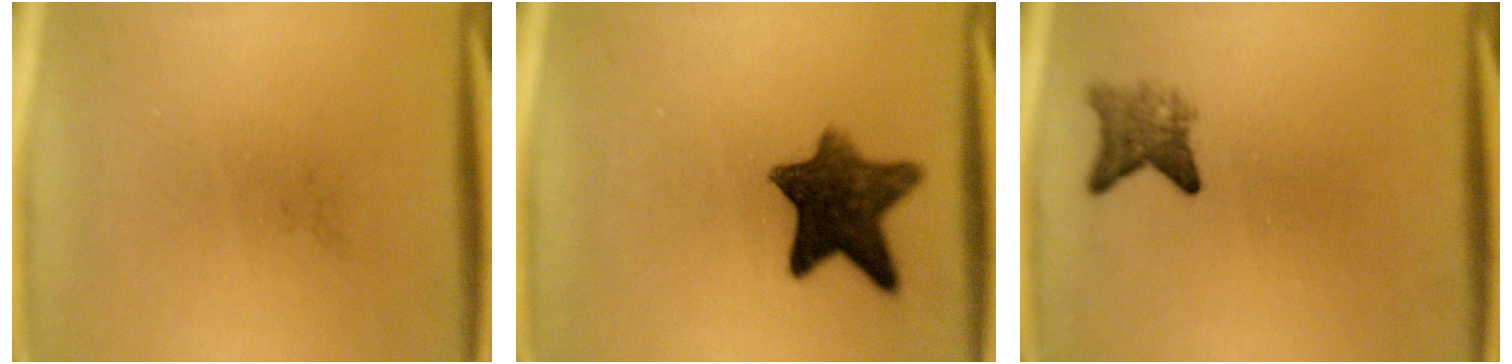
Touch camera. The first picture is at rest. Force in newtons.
{"total": 10.2}
{"total": 3.1}